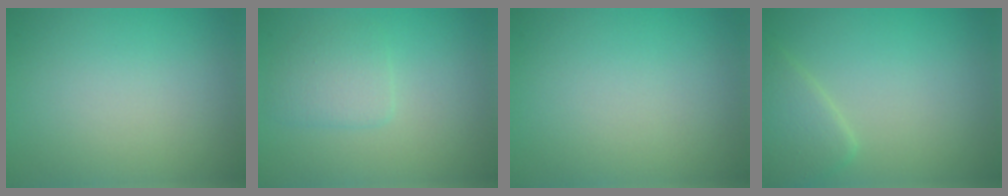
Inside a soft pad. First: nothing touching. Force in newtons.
{"total": 2.1, "press": 2.1, "slide": 0.0}
{"total": 0.0}
{"total": 2.6, "press": 2.6, "slide": 0.1}